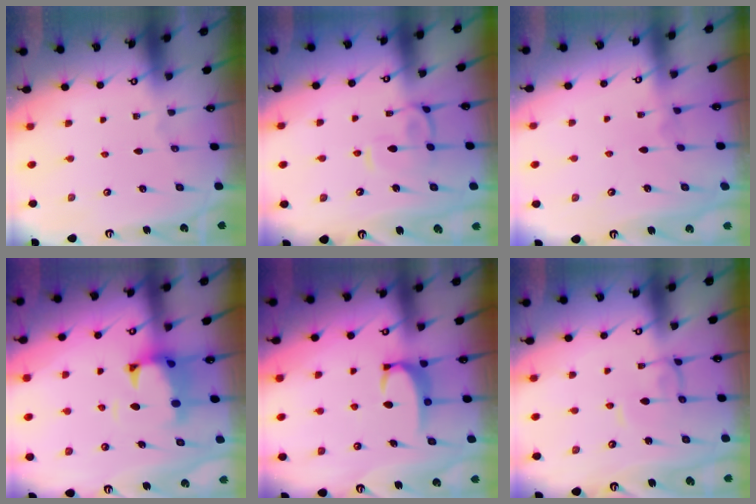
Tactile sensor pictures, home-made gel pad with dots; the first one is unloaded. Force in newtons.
{"total": 1.7, "press": 1.5, "slide": 0.6}
{"total": 4.7, "press": 4.7, "slide": 0.1}
{"total": 2.0, "press": 1.4, "slide": 1.4}
{"total": 3.7, "press": 3.6, "slide": 0.4}
{"total": 1.1, "press": 1.0, "slide": 0.3}